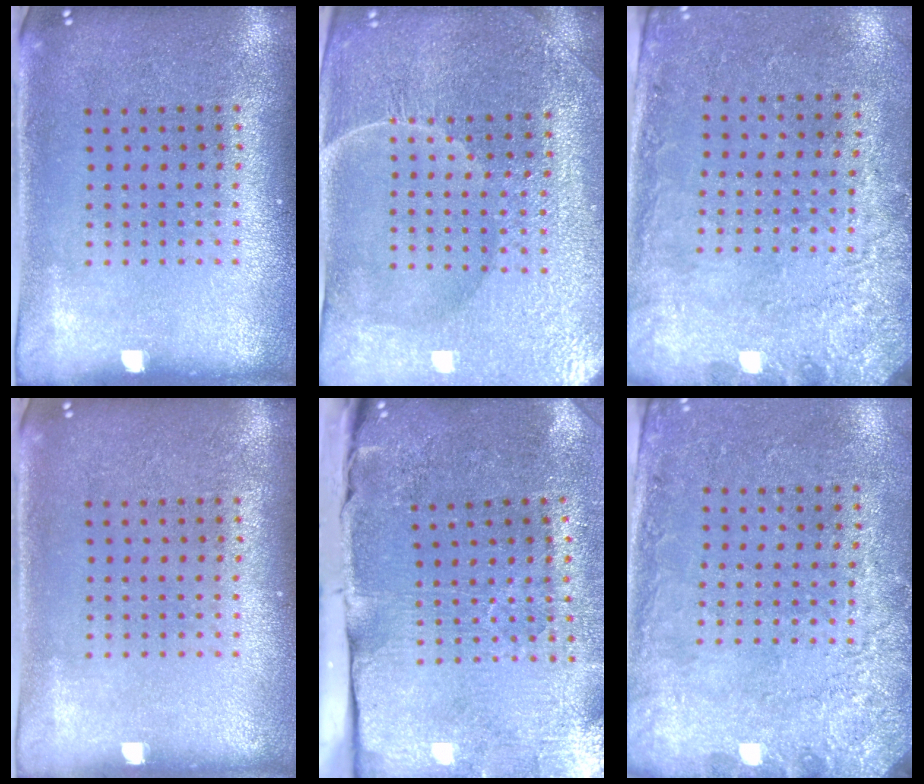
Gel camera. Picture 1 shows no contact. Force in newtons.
{"total": 4.7, "press": 4.5, "slide": 1.4}
{"total": 2.8, "press": 2.0, "slide": 1.9}
{"total": 0.0}
{"total": 4.7, "press": 3.9, "slide": 2.6}
{"total": 2.7, "press": 2.0, "slide": 1.8}